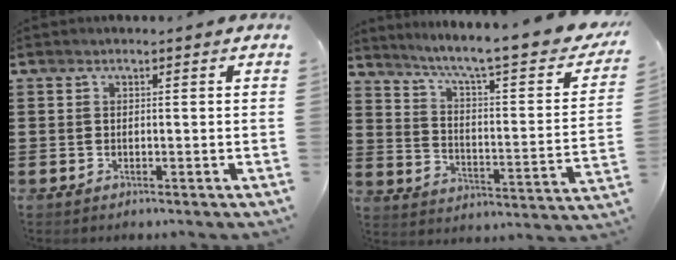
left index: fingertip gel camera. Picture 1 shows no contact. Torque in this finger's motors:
{"motor_torque": [2.14, 0.00, 0.72, 0.17]}